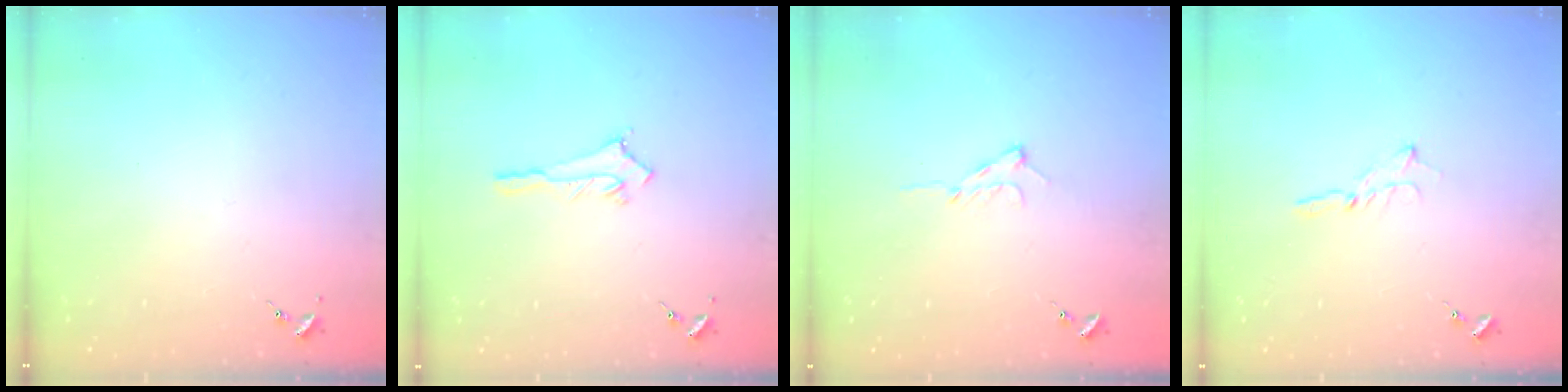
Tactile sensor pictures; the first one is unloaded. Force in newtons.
{"total": 2.8, "press": 2.8, "slide": 0.3}
{"total": 7.4, "press": 7.3, "slide": 0.8}
{"total": 2.0, "press": 2.0, "slide": 0.2}